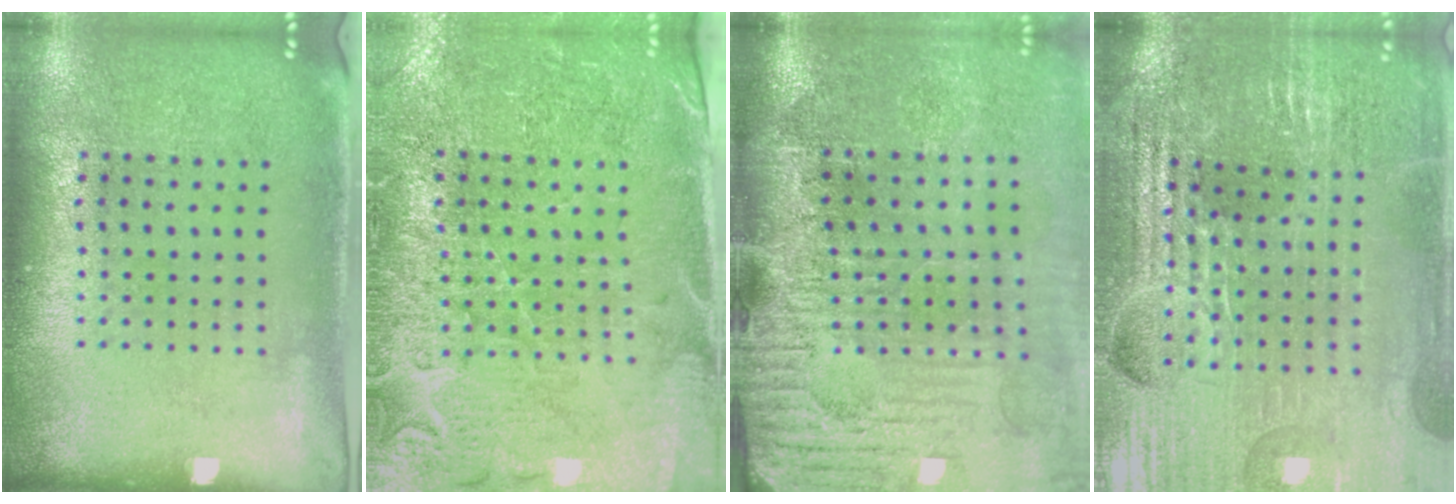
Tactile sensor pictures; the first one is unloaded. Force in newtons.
{"total": 3.3, "press": 3.1, "slide": 1.0}
{"total": 4.2, "press": 3.7, "slide": 1.8}
{"total": 3.8, "press": 3.8, "slide": 0.8}